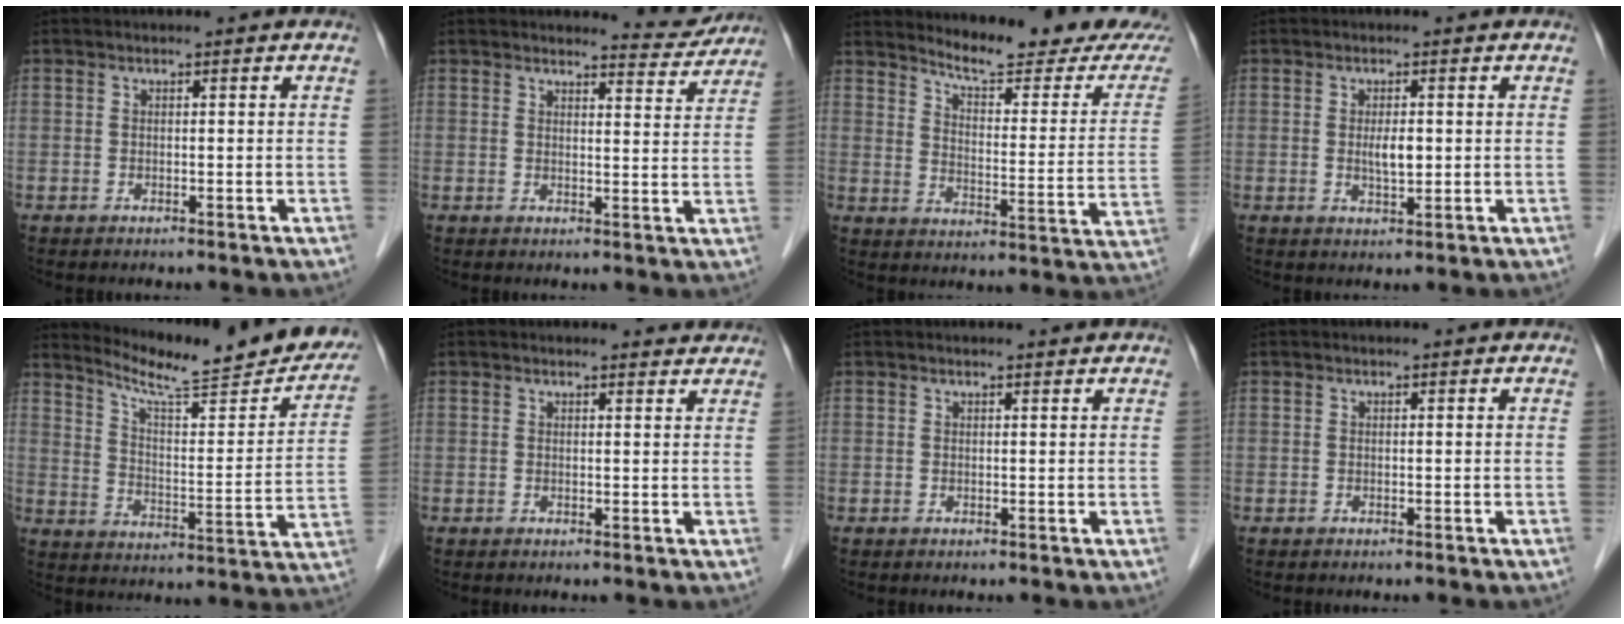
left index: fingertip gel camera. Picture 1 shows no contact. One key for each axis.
{"total": 5.1, "fx": 5.0, "fy": 0.7, "fz": -0.2, "tx": 0.005, "ty": -0.024, "tz": 0.051}
{"total": 17.0, "fx": 15.9, "fy": 1.3, "fz": 5.7, "tx": -0.071, "ty": -0.073, "tz": 0.198}
{"total": 2.8, "fx": 0.1, "fy": 1.0, "fz": 2.6, "tx": -0.043, "ty": -0.005, "tz": 0.004}
{"total": 21.5, "fx": 19.4, "fy": 1.8, "fz": 9.2, "tx": -0.130, "ty": -0.058, "tz": 0.261}
{"total": 3.3, "fx": 3.2, "fy": 1.0, "fz": 0.1, "tx": 0.007, "ty": -0.003, "tz": 0.025}
{"total": 1.6, "fx": 1.5, "fy": 0.3, "fz": 0.3, "tx": -0.003, "ty": 0.003, "tz": 0.020}
{"total": 0.0}